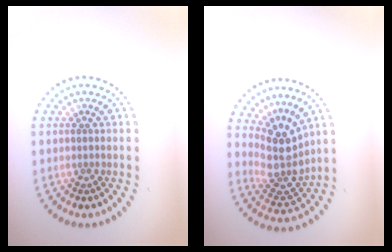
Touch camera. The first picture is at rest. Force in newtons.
{"total": 4.1, "press": 3.0, "slide": 2.8}